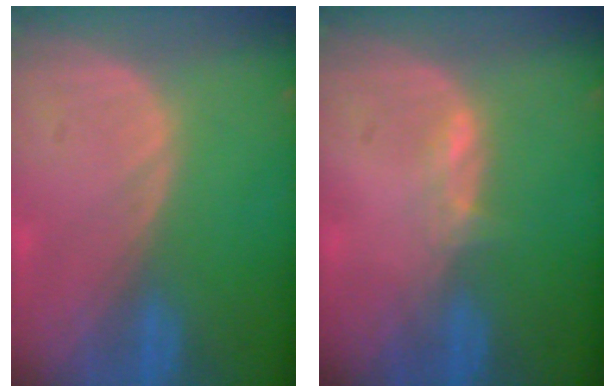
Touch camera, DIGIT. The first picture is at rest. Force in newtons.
{"total": 1.6, "press": 1.5, "slide": 0.6}